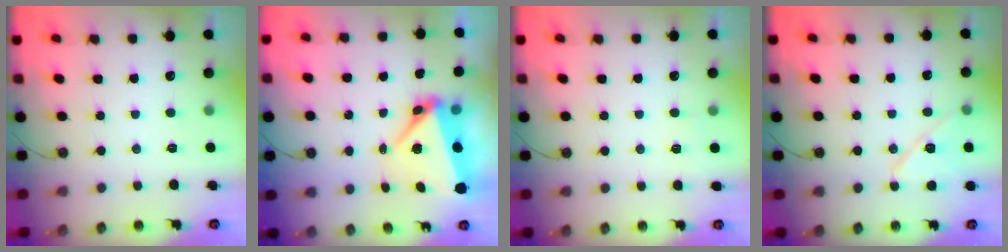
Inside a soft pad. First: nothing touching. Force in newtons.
{"total": 6.8, "press": 6.6, "slide": 1.7}
{"total": 2.9, "press": 2.9, "slide": 0.7}
{"total": 11.2, "press": 11.2, "slide": 0.6}